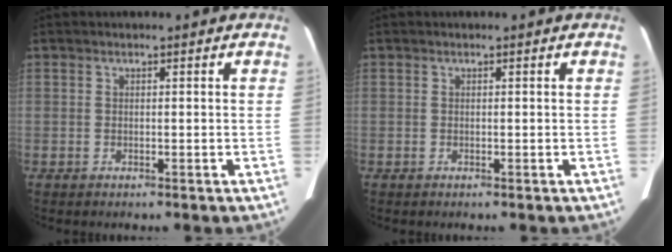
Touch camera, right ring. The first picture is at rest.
{"total": 0.0}